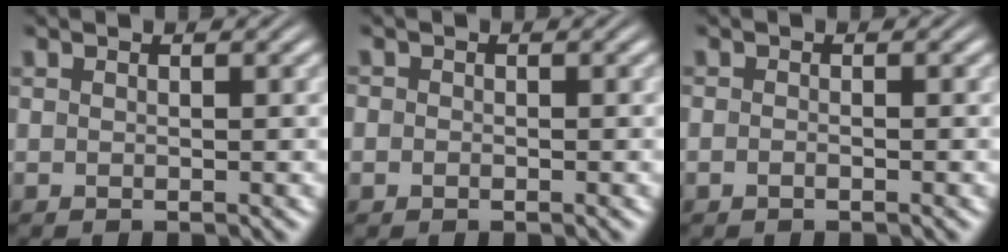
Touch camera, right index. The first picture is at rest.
{"total": 1.2, "force": [-0.3, 1.1, 0.2], "torque": [-0.008, -0.005, -0.008]}
{"total": 0.7, "force": [-0.5, 0.3, 0.3], "torque": [-0.007, -0.001, -0.011]}